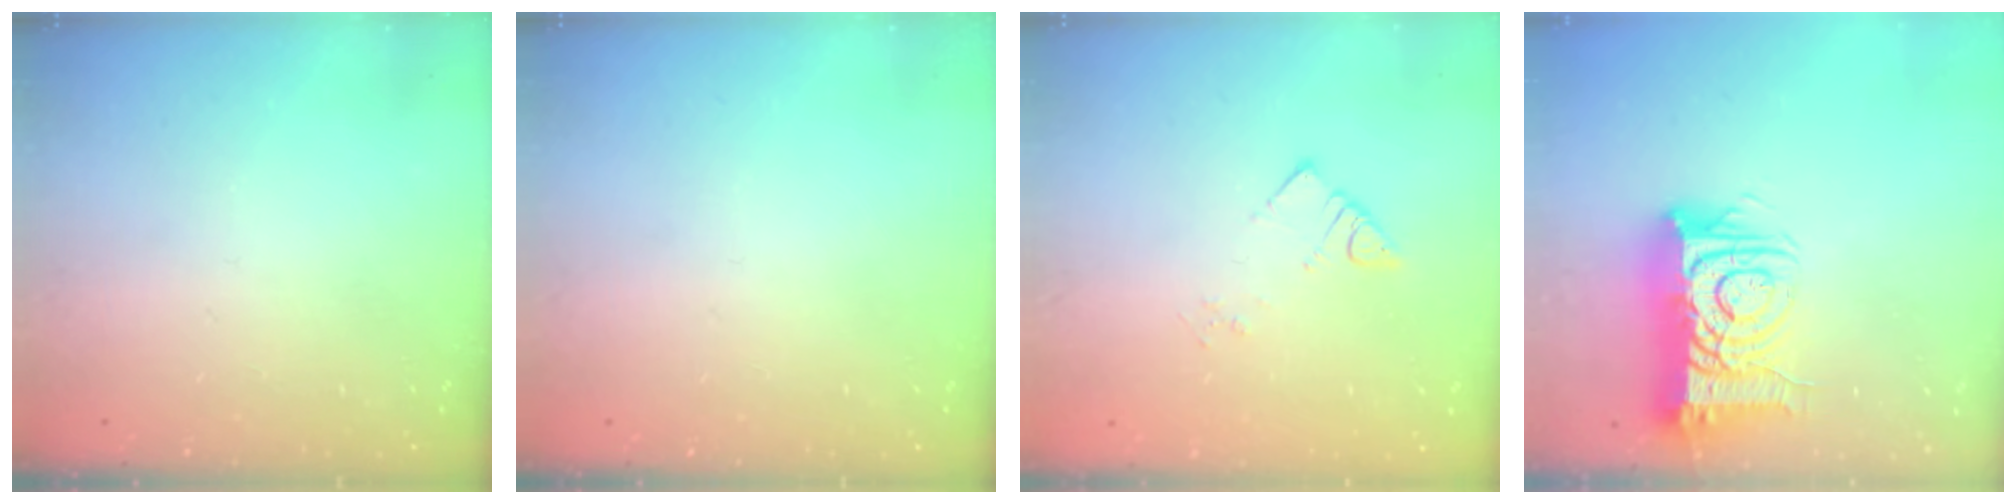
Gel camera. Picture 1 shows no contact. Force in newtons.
{"total": 0.0}
{"total": 3.3, "press": 3.3, "slide": 0.1}
{"total": 15.4, "press": 15.4, "slide": 1.3}